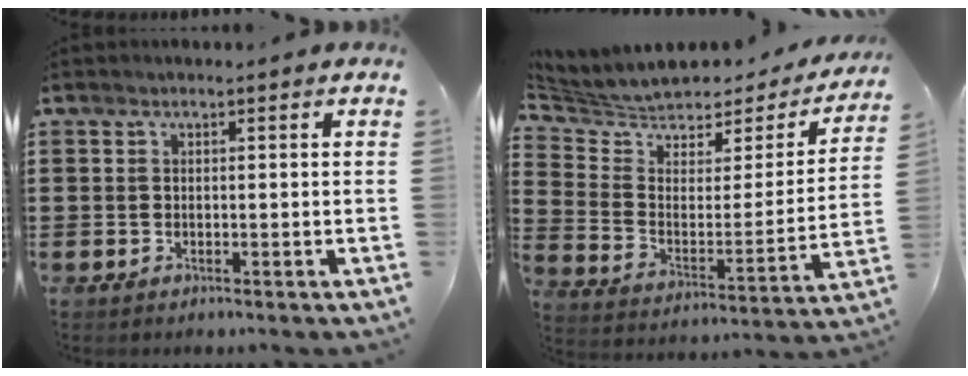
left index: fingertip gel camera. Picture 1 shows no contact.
{"total": 5.3, "force": [4.7, 2.3, 1.0], "torque": [-0.055, -0.038, 0.079]}